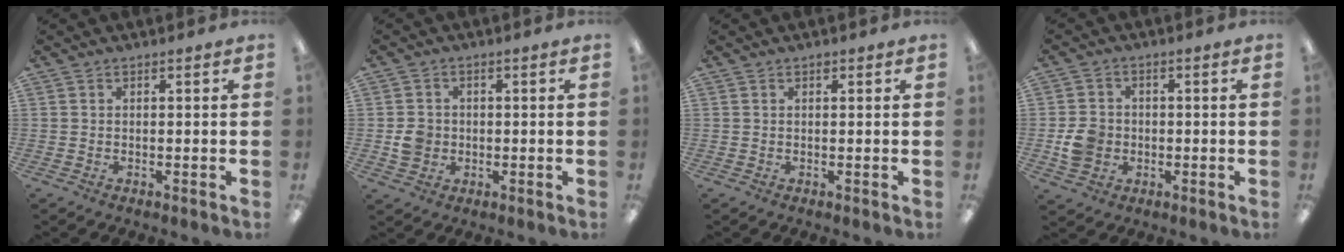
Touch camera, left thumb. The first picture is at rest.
{"total": 4.2, "force": [-0.4, 3.9, 1.5], "torque": [-0.012, 0.001, -0.009]}
{"total": 0.7, "force": [0.5, 0.3, 0.4], "torque": [-0.001, -0.002, 0.008]}
{"total": 5.9, "force": [-1.1, 5.3, 2.5], "torque": [-0.036, 0.006, -0.018]}